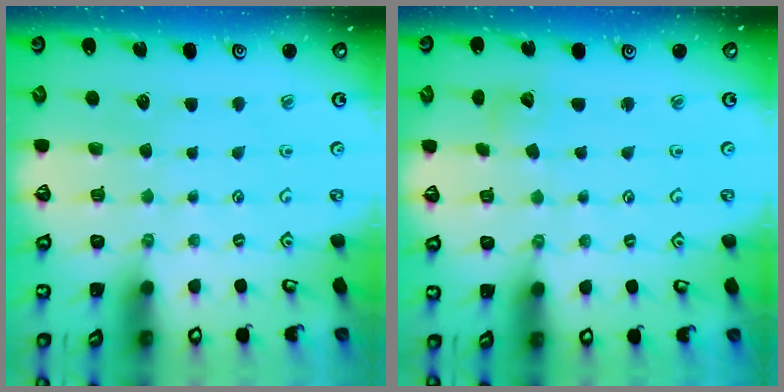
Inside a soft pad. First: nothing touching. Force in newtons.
{"total": 3.9, "press": 3.9, "slide": 0.2}